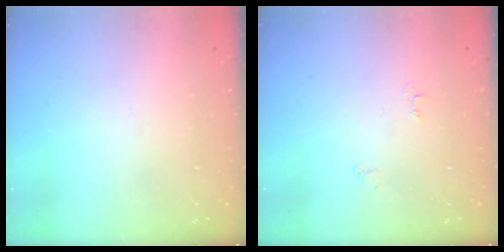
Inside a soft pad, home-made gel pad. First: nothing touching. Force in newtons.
{"total": 3.4, "press": 3.3, "slide": 0.5}